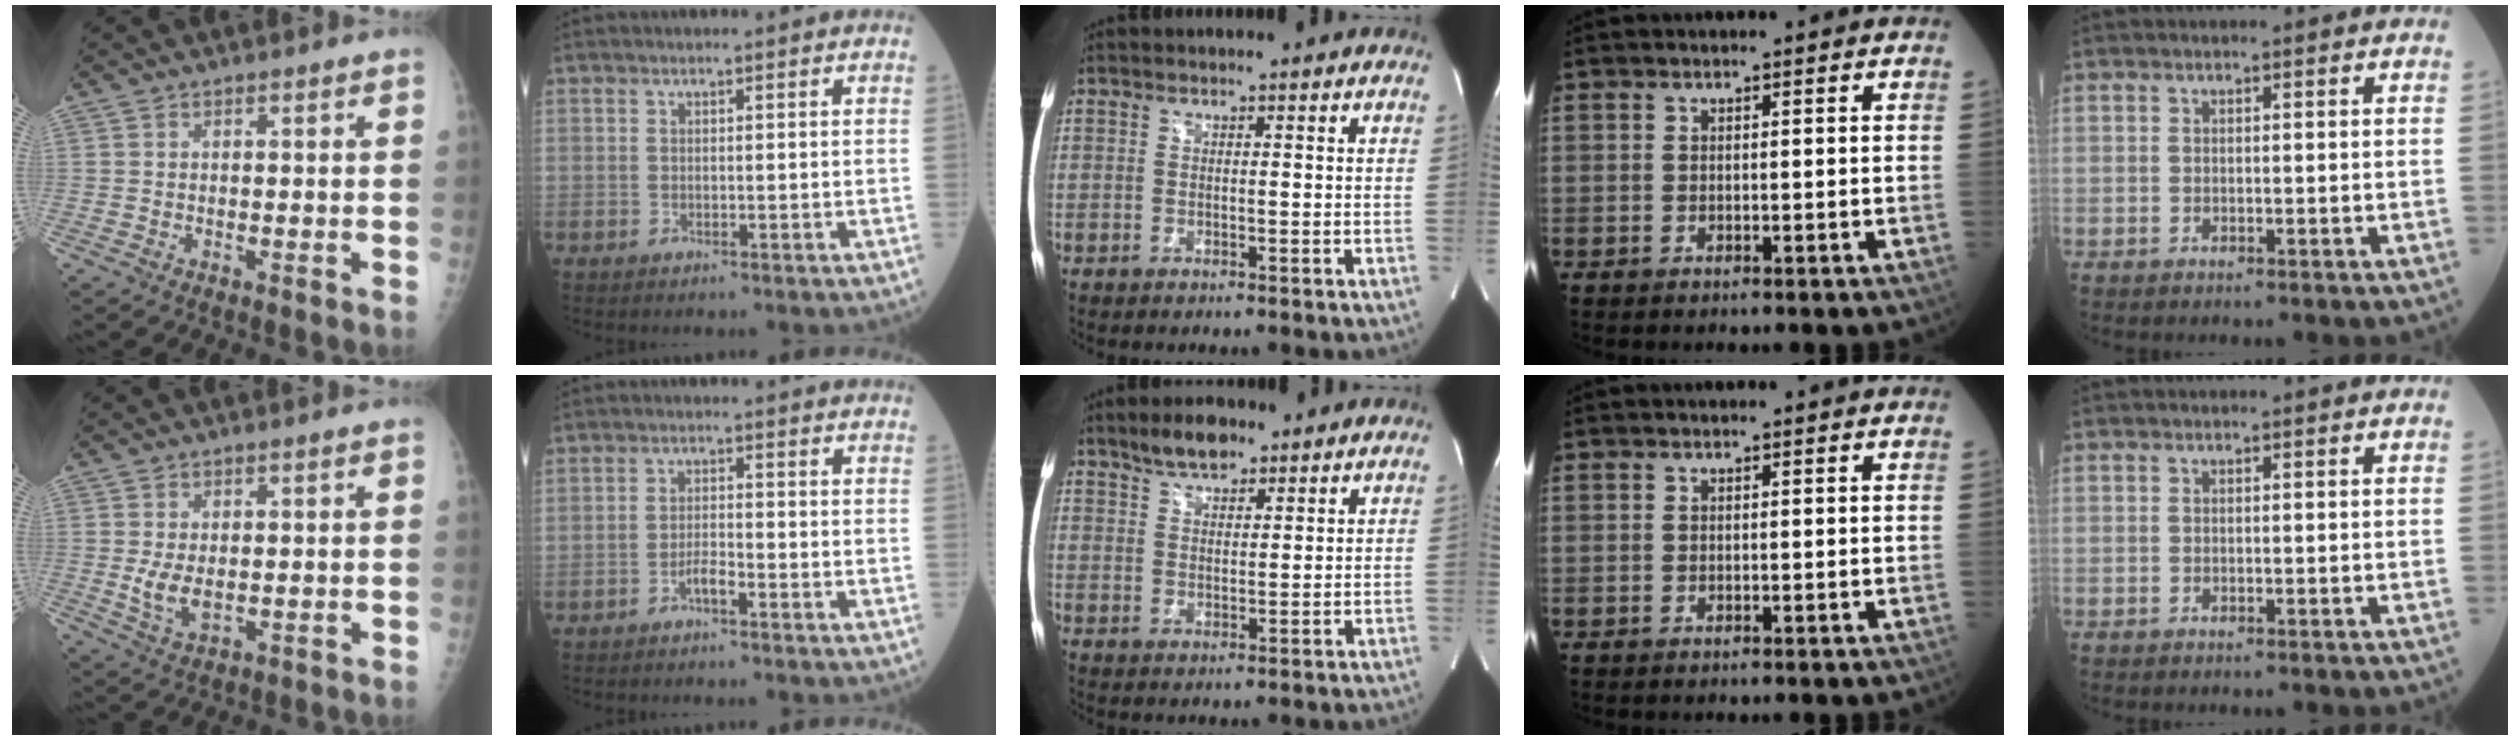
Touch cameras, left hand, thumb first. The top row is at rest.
{"thumb": {"total": 5.1, "force": [-0.2, 3.0, 4.1], "torque": [-0.070, -0.010, 0.005]}, "index": {"total": 2.1, "force": [-1.6, 0.2, 1.3], "torque": [-0.023, 0.000, -0.032]}, "middle": {"total": 5.5, "force": [4.3, 2.1, 2.7], "torque": [-0.052, 0.005, 0.078]}}